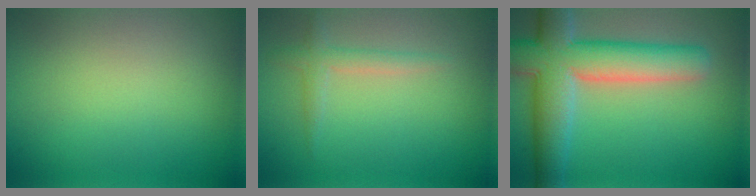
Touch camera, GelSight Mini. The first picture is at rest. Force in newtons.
{"total": 1.7, "press": 1.7, "slide": 0.1}
{"total": 9.5, "press": 9.5, "slide": 0.7}